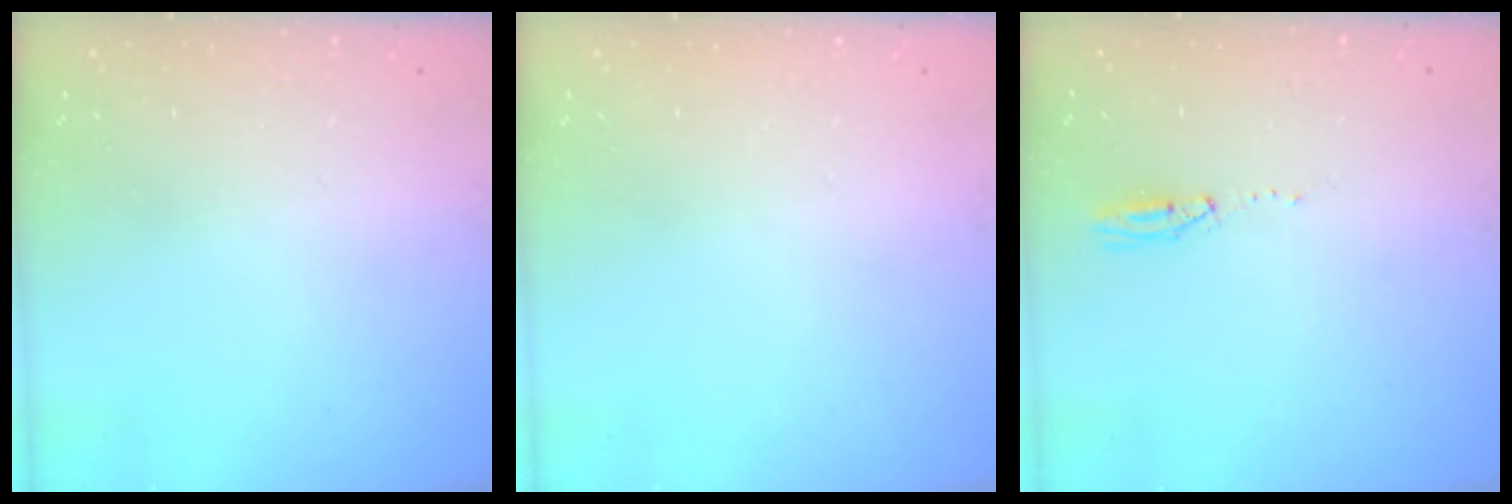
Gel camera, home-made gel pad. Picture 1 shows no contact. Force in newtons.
{"total": 16.0, "press": 1.9, "slide": 15.9}
{"total": 4.2, "press": 2.6, "slide": 3.3}